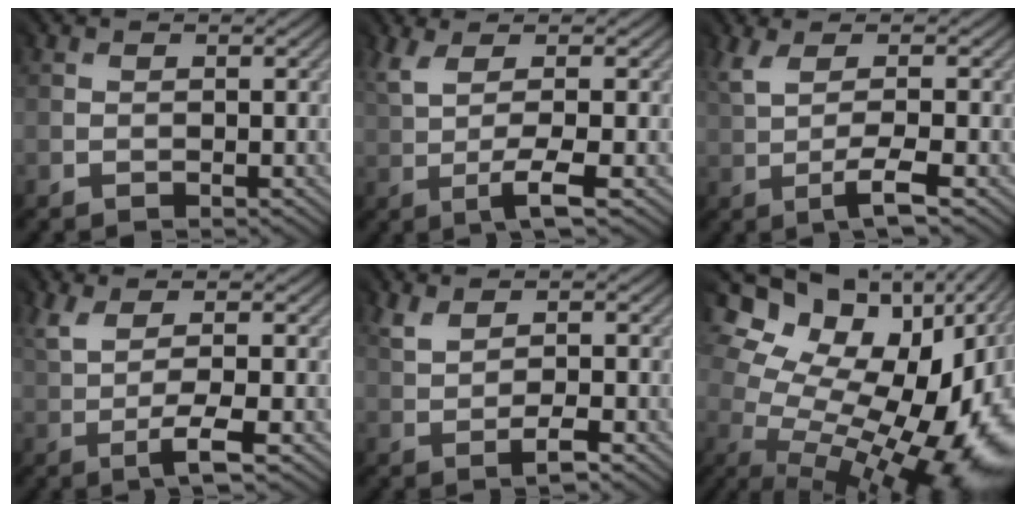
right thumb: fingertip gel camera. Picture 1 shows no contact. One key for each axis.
{"total": 5.1, "fx": 0.5, "fy": 0.9, "fz": 5.0, "tx": -0.110, "ty": 0.009, "tz": 0.007}
{"total": 4.4, "fx": 0.1, "fy": 0.6, "fz": 4.3, "tx": -0.094, "ty": 0.009, "tz": -0.001}
{"total": 4.7, "fx": 0.7, "fy": 0.8, "fz": 4.6, "tx": -0.103, "ty": 0.006, "tz": 0.012}
{"total": 2.7, "fx": 0.8, "fy": 0.5, "fz": 2.6, "tx": -0.058, "ty": 0.001, "tz": 0.015}
{"total": 17.9, "fx": 0.4, "fy": 9.8, "fz": 15.0, "tx": -0.193, "ty": -0.005, "tz": 0.040}